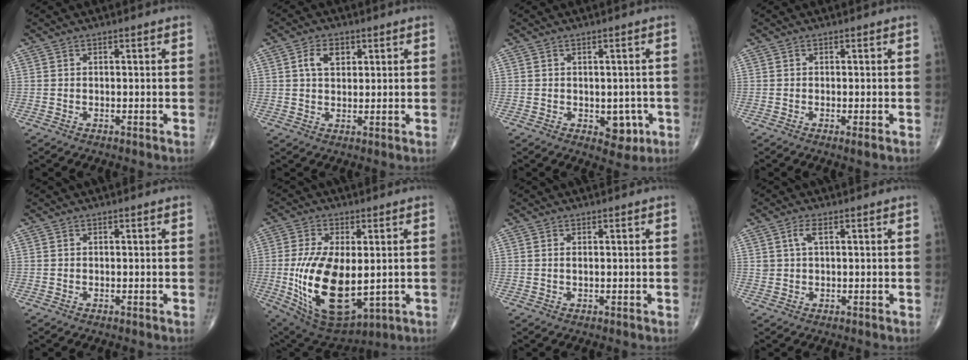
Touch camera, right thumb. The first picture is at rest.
{"total": 4.6, "force": [1.6, 3.0, 3.1], "torque": [-0.045, 0.000, 0.027]}
{"total": 4.7, "force": [-1.3, 3.1, 3.3], "torque": [-0.012, 0.000, -0.010]}
{"total": 1.1, "force": [-0.5, 0.1, 1.0], "torque": [-0.022, -0.004, -0.008]}
{"total": 0.0}
{"total": 19.7, "force": [-1.9, 9.9, 17.0], "torque": [-0.326, -0.021, -0.004]}
{"total": 0.6, "force": [0.2, 0.2, 0.6], "torque": [-0.016, 0.000, 0.004]}
{"total": 2.7, "force": [1.1, 1.2, 2.1], "torque": [-0.043, 0.004, 0.024]}